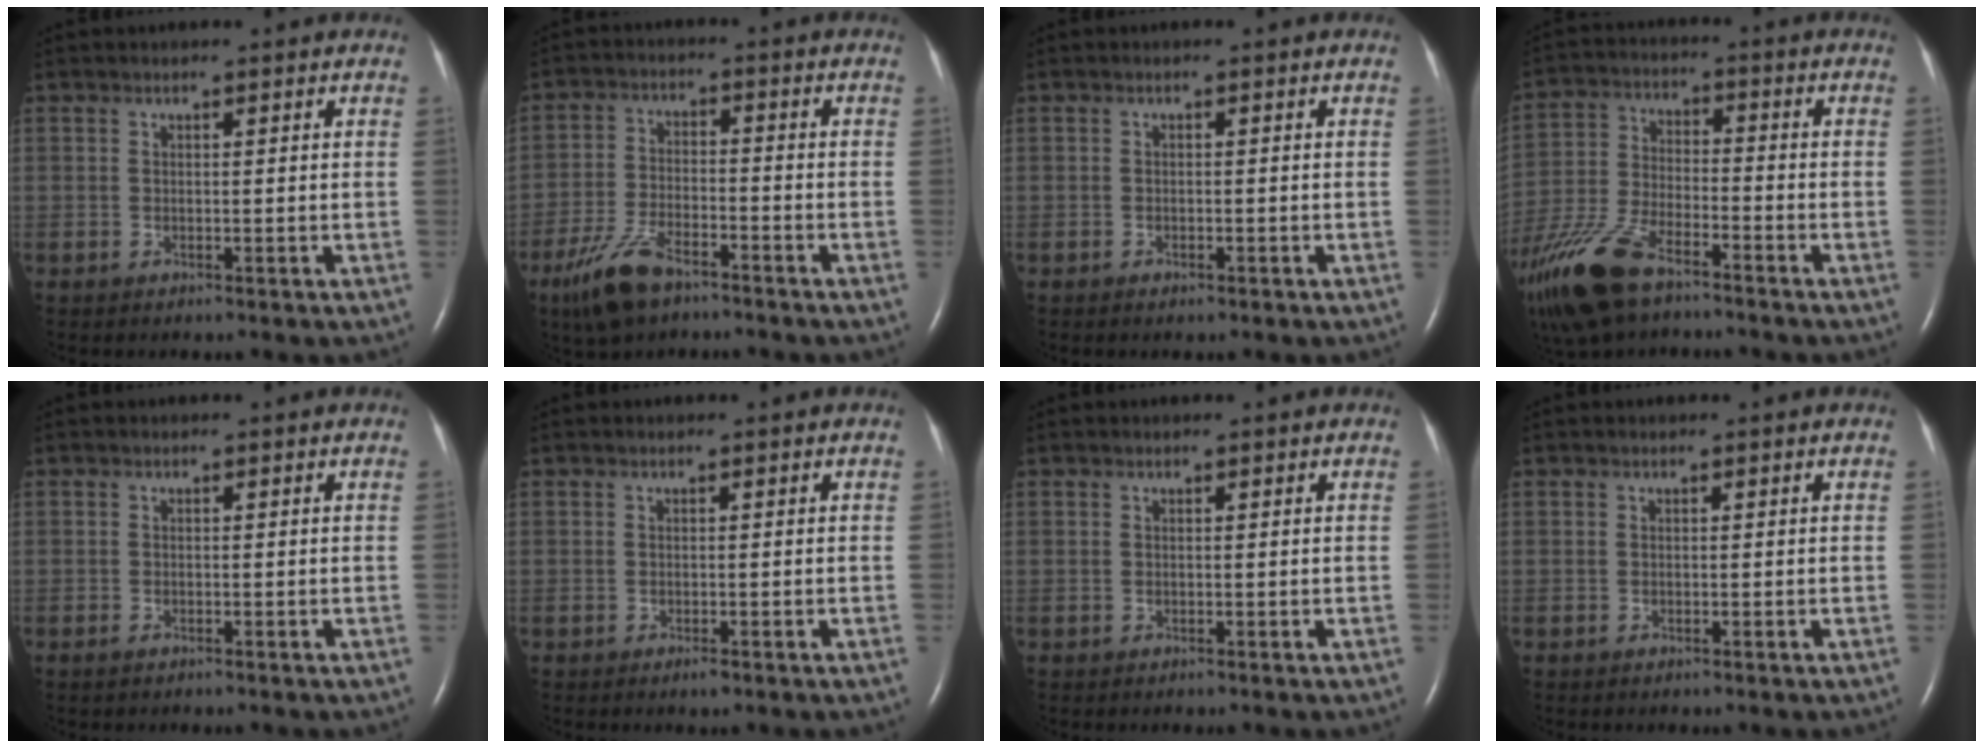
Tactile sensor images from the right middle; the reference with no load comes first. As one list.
[{"total": 8.6, "force": [-6.0, 2.9, 5.4], "torque": [-0.122, -0.013, -0.112]}, {"total": 1.1, "force": [-0.7, 0.5, 0.7], "torque": [-0.015, -0.001, -0.007]}, {"total": 16.6, "force": [-11.7, 5.9, 10.2], "torque": [-0.255, -0.028, -0.221]}, {"total": 0.6, "force": [-0.5, 0.2, 0.3], "torque": [-0.010, -0.001, -0.006]}, {"total": 0.9, "force": [-0.6, 0.2, 0.6], "torque": [-0.012, -0.002, -0.007]}, {"total": 0.0}, {"total": 0.0}]